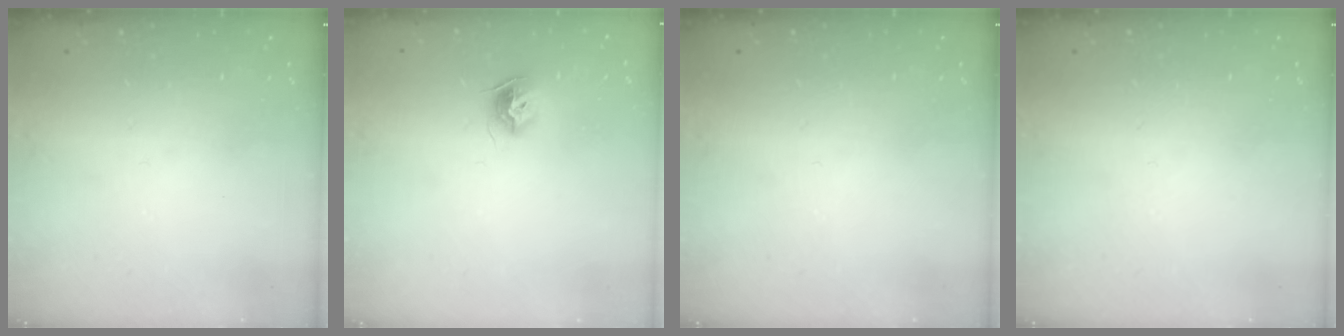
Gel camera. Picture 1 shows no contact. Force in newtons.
{"total": 8.0, "press": 7.9, "slide": 0.5}
{"total": 0.0}
{"total": 0.0}